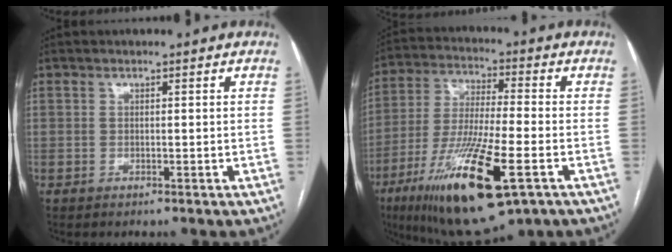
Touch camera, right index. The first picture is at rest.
{"total": 19.5, "force": [-9.0, 3.9, 16.8], "torque": [-0.333, -0.034, -0.151]}